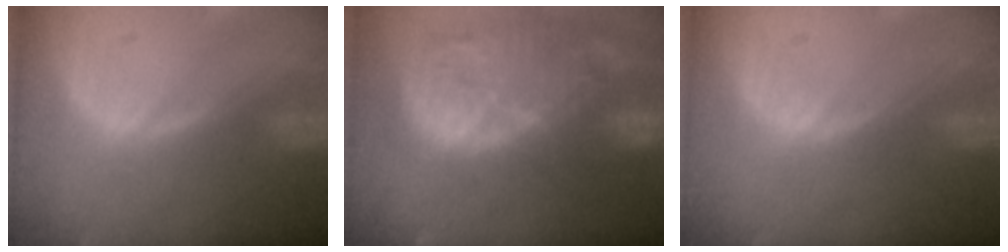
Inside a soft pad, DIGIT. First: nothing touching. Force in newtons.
{"total": 14.5, "press": 12.5, "slide": 7.3}
{"total": 0.0}